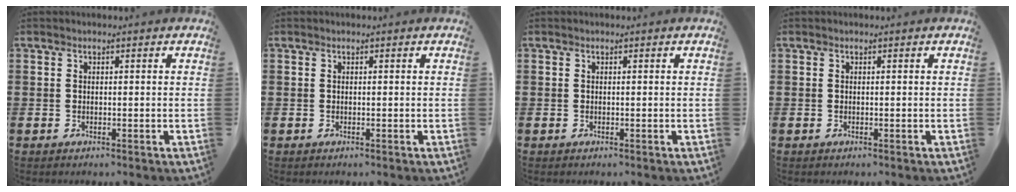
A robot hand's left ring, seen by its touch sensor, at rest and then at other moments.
{"total": 0.0}
{"total": 0.0}
{"total": 0.0}